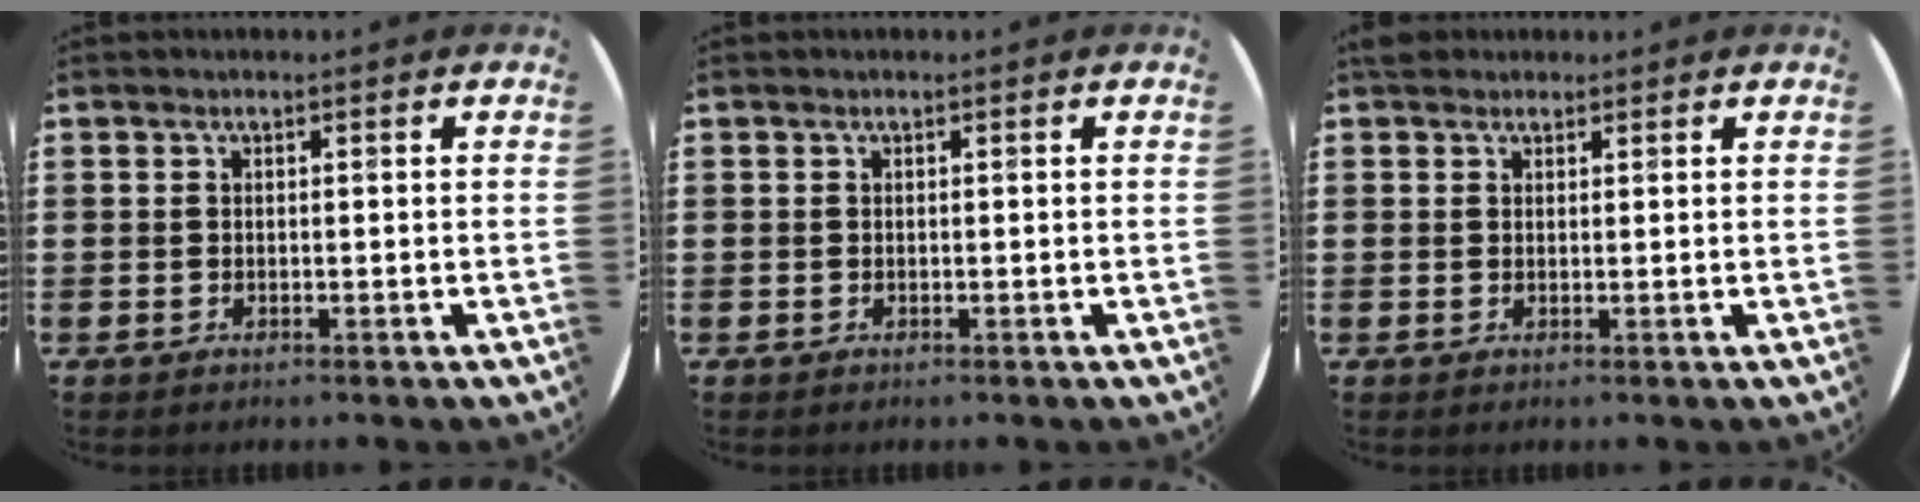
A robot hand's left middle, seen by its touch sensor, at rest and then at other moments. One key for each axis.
{"total": 0.0}
{"total": 1.5, "fx": 1.3, "fy": 0.8, "fz": 0.2, "tx": 0.002, "ty": 0.002, "tz": 0.024}